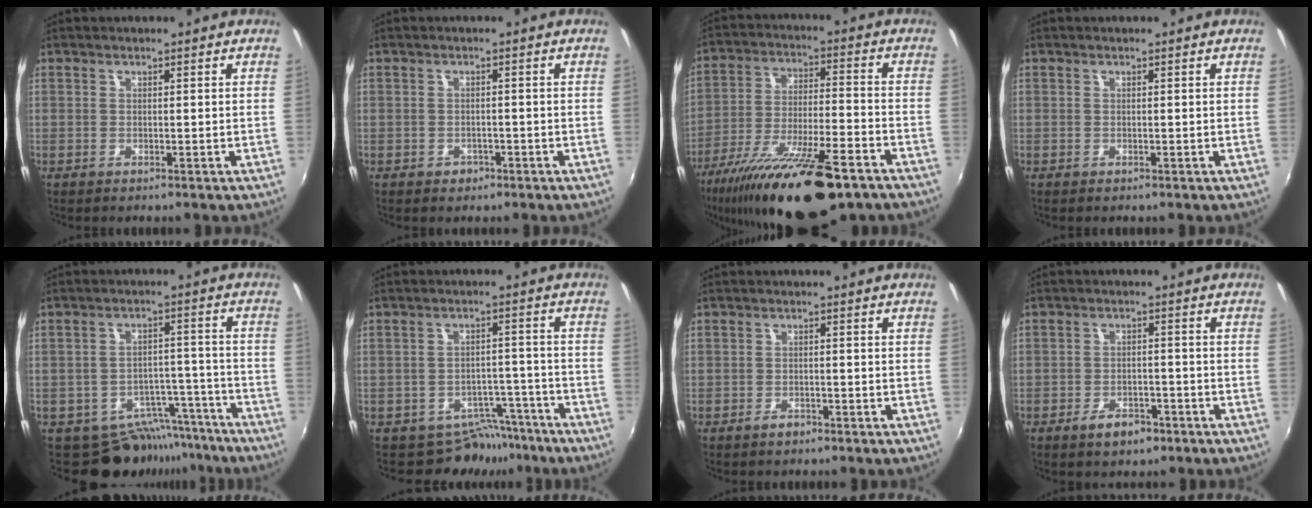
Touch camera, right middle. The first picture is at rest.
{"total": 1.9, "force": [-1.0, 1.5, 0.5], "torque": [-0.011, -0.002, -0.014]}
{"total": 23.9, "force": [-17.0, 5.7, 15.8], "torque": [-0.295, -0.060, -0.275]}
{"total": 0.0}
{"total": 10.2, "force": [-8.9, 4.7, 1.8], "torque": [-0.021, 0.031, -0.112]}
{"total": 6.8, "force": [-5.7, 3.6, 0.8], "torque": [-0.007, 0.027, -0.070]}
{"total": 1.5, "force": [-1.2, 0.7, 0.5], "torque": [-0.009, 0.000, -0.022]}
{"total": 4.6, "force": [-3.0, 2.5, 2.4], "torque": [-0.053, 0.003, -0.042]}